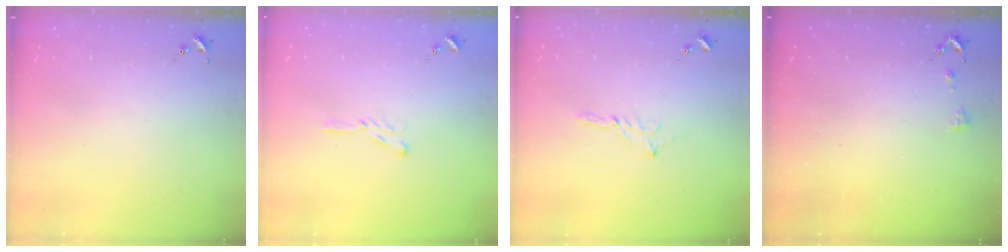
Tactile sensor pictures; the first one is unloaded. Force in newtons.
{"total": 4.4, "press": 4.4, "slide": 0.5}
{"total": 2.3, "press": 2.3, "slide": 0.2}
{"total": 5.4, "press": 5.4, "slide": 0.8}